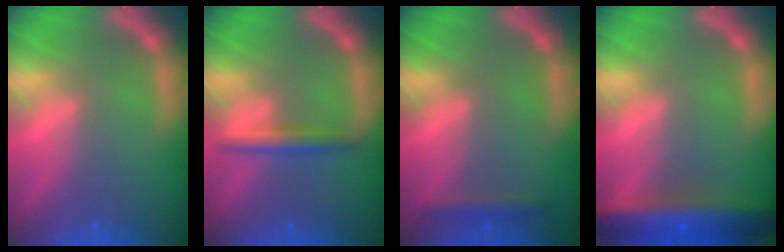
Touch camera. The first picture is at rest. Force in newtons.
{"total": 2.4}
{"total": 1.9}
{"total": 8.6}